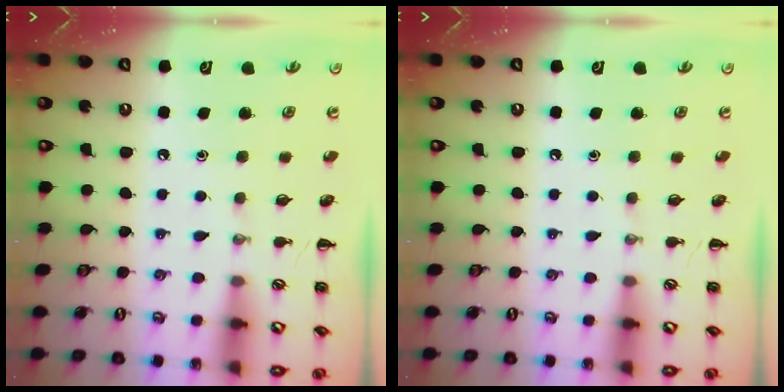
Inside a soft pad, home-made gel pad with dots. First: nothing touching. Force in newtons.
{"total": 0.0}